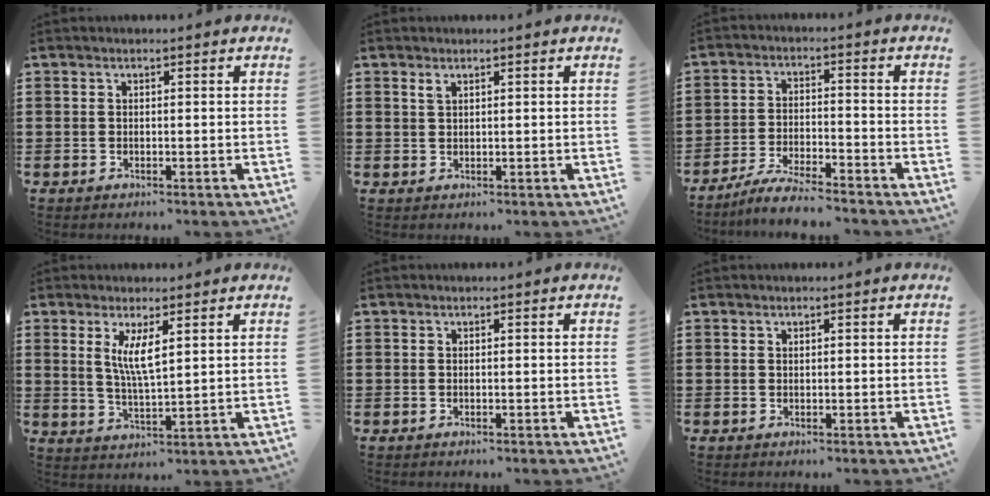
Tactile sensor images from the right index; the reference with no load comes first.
{"total": 1.0, "force": [0.6, 0.2, 0.7], "torque": [-0.016, 0.000, 0.011]}
{"total": 5.2, "force": [-5.0, -0.1, 1.7], "torque": [-0.043, -0.009, -0.098]}
{"total": 5.4, "force": [2.0, 1.2, 4.9], "torque": [-0.101, -0.001, 0.035]}
{"total": 0.0}
{"total": 0.0}